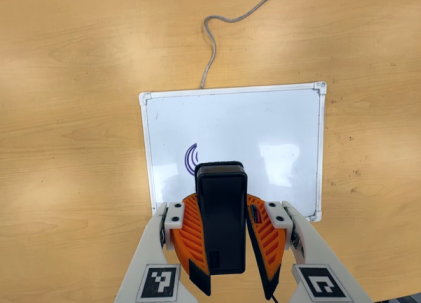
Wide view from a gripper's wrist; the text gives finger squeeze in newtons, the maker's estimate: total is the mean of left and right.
{"total": 12.0, "left": 10.4, "right": 13.6}